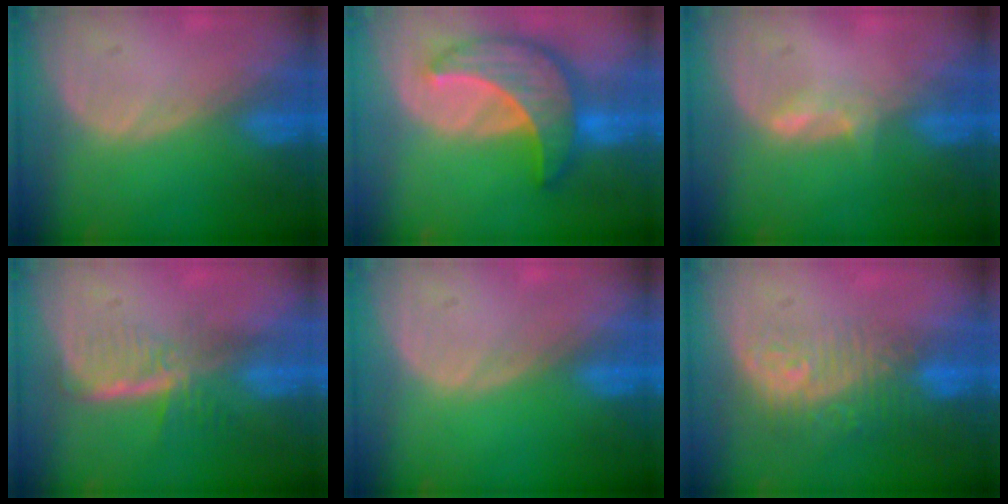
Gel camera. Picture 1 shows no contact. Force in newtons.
{"total": 10.0, "press": 10.0, "slide": 0.8}
{"total": 1.7, "press": 1.7, "slide": 0.6}
{"total": 6.0, "press": 5.1, "slide": 3.0}
{"total": 0.0}
{"total": 9.7, "press": 8.0, "slide": 5.4}